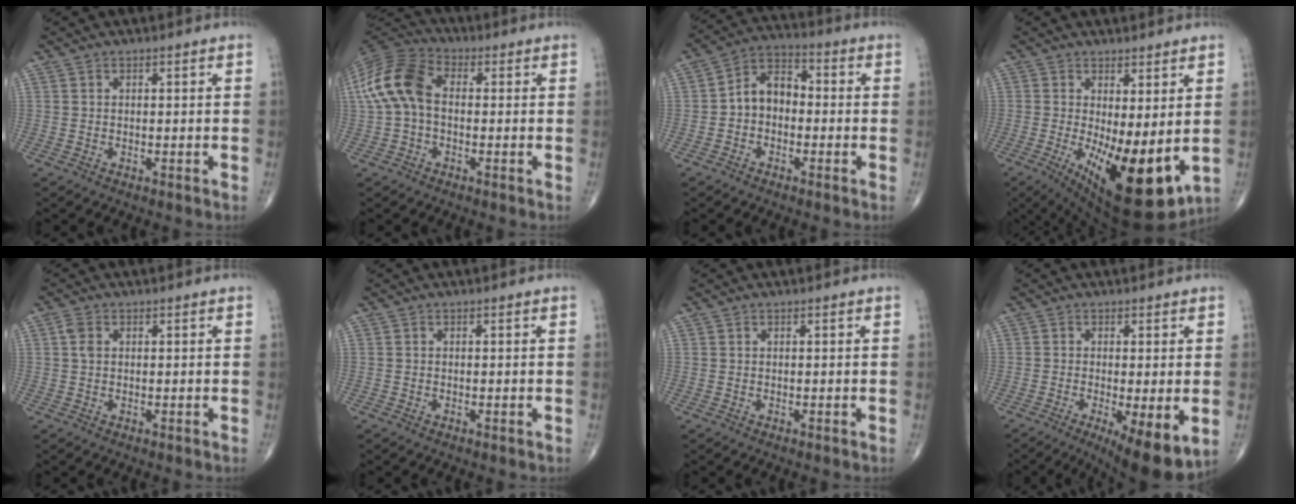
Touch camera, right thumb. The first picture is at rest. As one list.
[{"total": 12.5, "force": [0.5, 8.1, 9.5], "torque": [-0.198, 0.033, -0.002]}, {"total": 7.7, "force": [-1.0, 5.6, 5.2], "torque": [-0.068, 0.032, -0.035]}, {"total": 15.6, "force": [-1.9, 5.7, 14.4], "torque": [-0.223, -0.038, -0.008]}, {"total": 3.4, "force": [0.9, 2.0, 2.5], "torque": [-0.060, 0.008, 0.019]}, {"total": 0.0}, {"total": 0.0}, {"total": 10.7, "force": [-3.4, 3.0, 9.7], "torque": [-0.149, -0.021, -0.047]}]